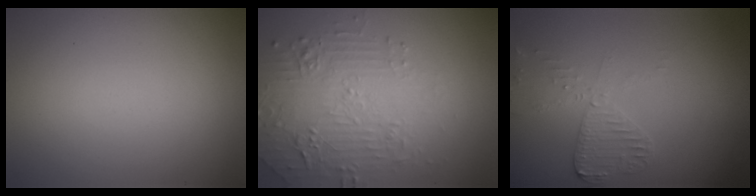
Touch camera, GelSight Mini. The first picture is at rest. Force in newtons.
{"total": 4.9, "press": 3.7, "slide": 3.2}
{"total": 2.9, "press": 2.8, "slide": 0.6}